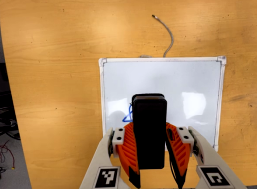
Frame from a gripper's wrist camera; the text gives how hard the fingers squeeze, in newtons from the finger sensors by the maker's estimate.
{"total": 6.7, "left": 5.9, "right": 7.4}